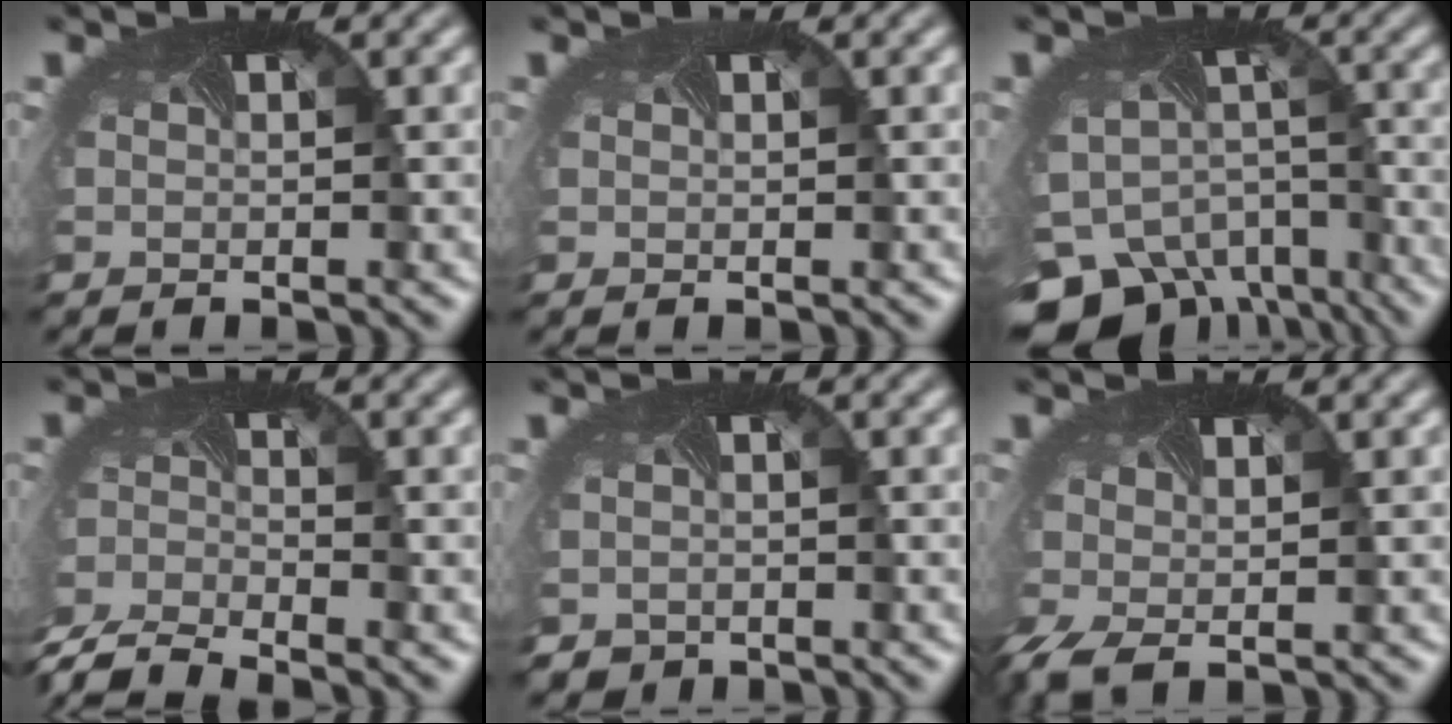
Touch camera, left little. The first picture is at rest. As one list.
[{"total": 0.0}, {"total": 13.7, "force": [-9.4, 8.4, 5.3], "torque": [-0.128, -0.065, -0.105]}, {"total": 6.7, "force": [-6.4, 1.2, 1.9], "torque": [-0.059, -0.036, -0.120]}, {"total": 1.2, "force": [-1.0, 0.8, -0.1], "torque": [0.003, -0.013, -0.015]}, {"total": 2.7, "force": [-1.3, 0.8, 2.1], "torque": [-0.072, -0.012, -0.026]}]